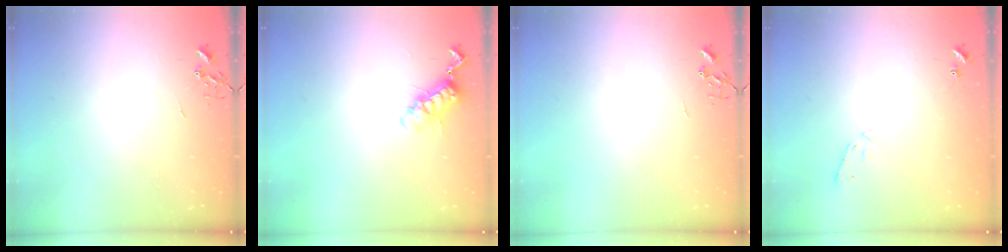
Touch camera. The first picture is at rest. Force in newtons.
{"total": 11.3, "press": 11.2, "slide": 1.2}
{"total": 0.0}
{"total": 6.7, "press": 6.7, "slide": 1.0}